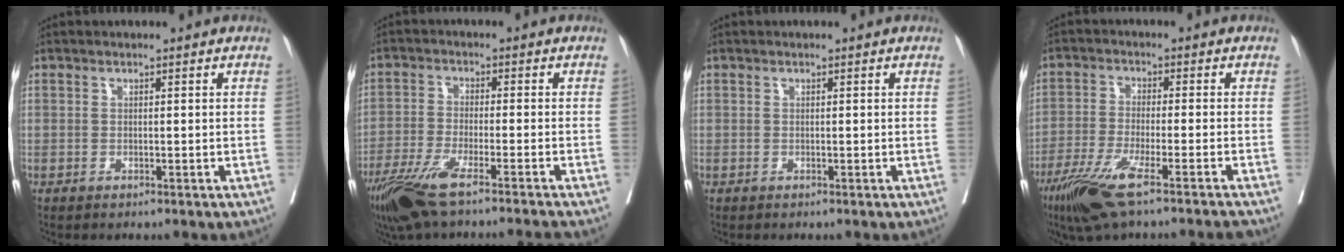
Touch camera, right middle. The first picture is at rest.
{"total": 11.5, "force": [-8.8, -0.6, 7.4], "torque": [-0.127, -0.032, -0.148]}
{"total": 0.0}
{"total": 11.4, "force": [-8.1, -0.3, 8.0], "torque": [-0.142, -0.032, -0.139]}